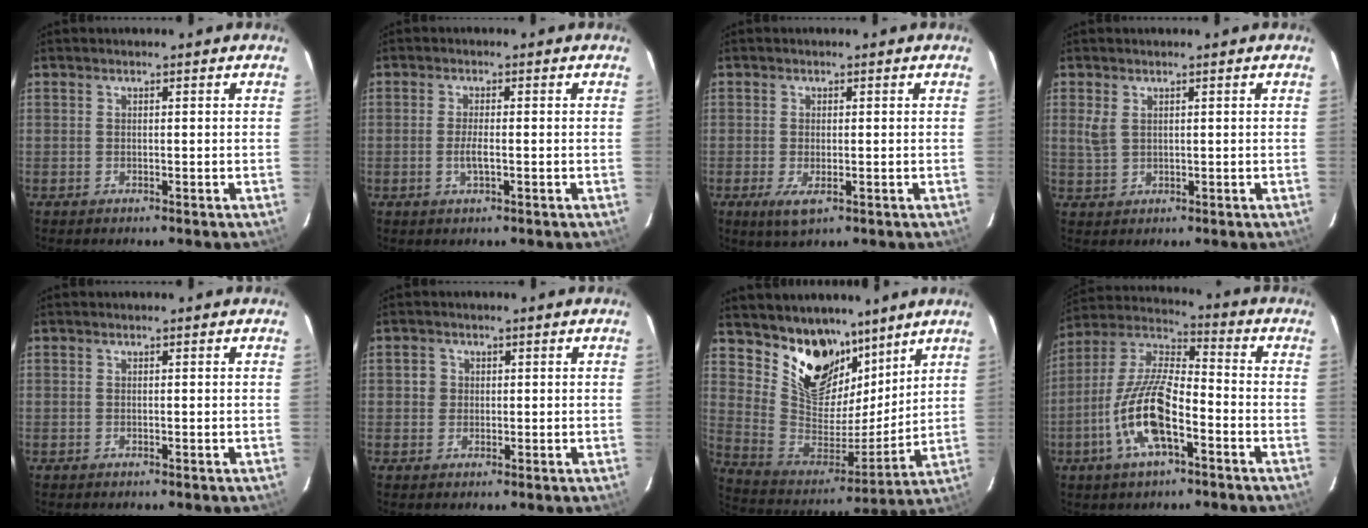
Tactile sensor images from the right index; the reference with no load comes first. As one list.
[{"total": 2.6, "force": [-0.7, 0.4, 2.4], "torque": [-0.047, -0.004, -0.013]}, {"total": 3.8, "force": [-1.3, 1.5, 3.2], "torque": [-0.065, -0.013, -0.019]}, {"total": 2.7, "force": [1.1, 1.7, 1.9], "torque": [-0.037, 0.001, 0.024]}, {"total": 0.0}, {"total": 2.3, "force": [0.2, 2.3, 0.3], "torque": [-0.002, 0.006, -0.001]}, {"total": 17.6, "force": [12.1, 10.1, 7.8], "torque": [-0.169, -0.010, 0.230]}, {"total": 14.9, "force": [-6.0, 5.0, 12.7], "torque": [-0.265, -0.004, -0.120]}]